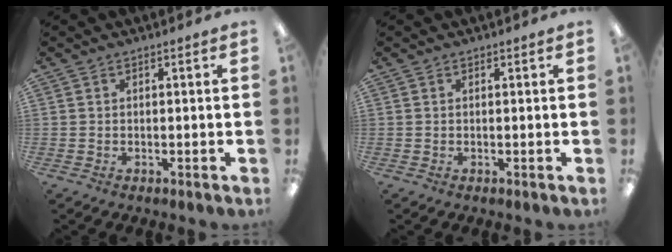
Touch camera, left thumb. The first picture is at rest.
{"total": 0.0}